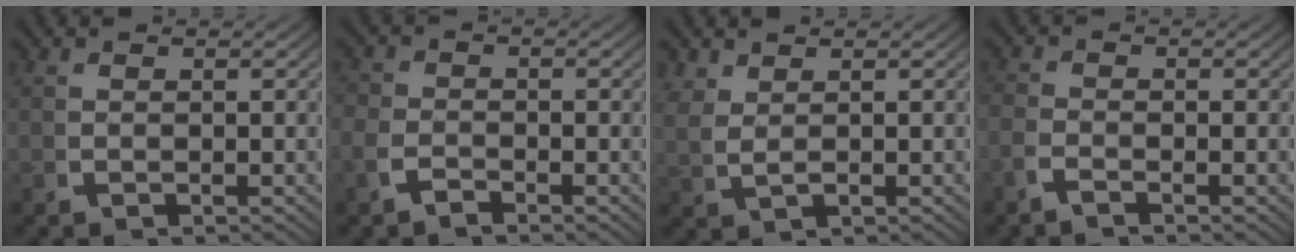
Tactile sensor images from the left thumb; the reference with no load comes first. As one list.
[{"total": 1.9, "force": [-1.4, 1.2, 0.4], "torque": [-0.005, -0.007, -0.029]}, {"total": 2.0, "force": [1.6, 0.8, 1.0], "torque": [-0.026, -0.003, 0.041]}, {"total": 1.4, "force": [-1.2, 0.5, 0.5], "torque": [-0.009, -0.004, -0.029]}]